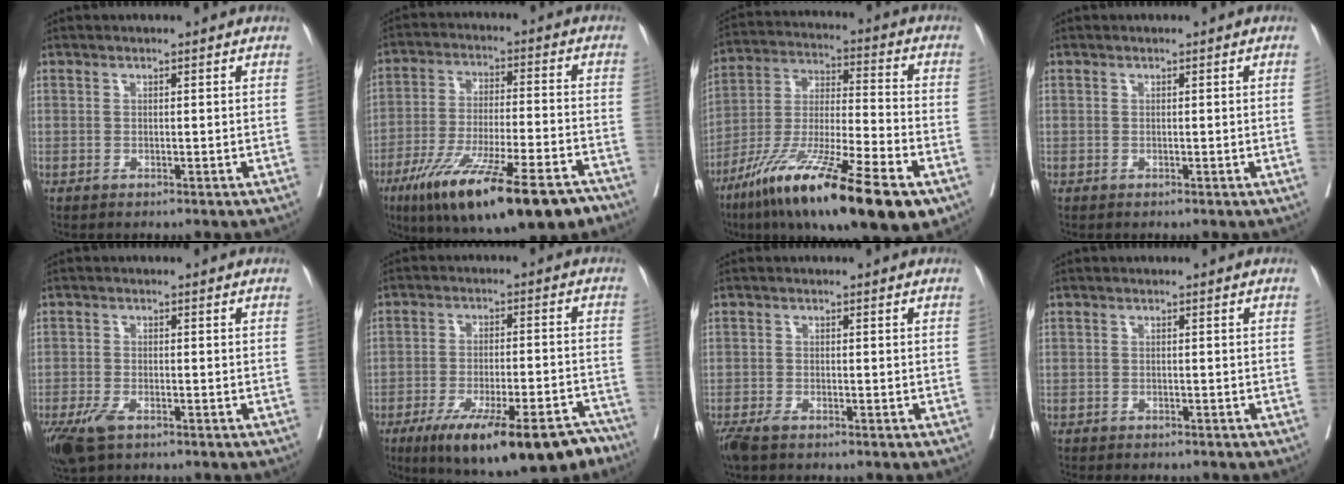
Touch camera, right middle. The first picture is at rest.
{"total": 20.5, "force": [-13.5, 3.3, 15.1], "torque": [-0.222, -0.038, -0.219]}
{"total": 23.5, "force": [-13.4, 3.1, 19.1], "torque": [-0.308, -0.043, -0.228]}
{"total": 0.0}
{"total": 5.4, "force": [-3.4, 2.2, 3.7], "torque": [-0.076, -0.011, -0.060]}
{"total": 18.7, "force": [-13.2, 4.4, 12.5], "torque": [-0.147, 0.000, -0.198]}
{"total": 2.9, "force": [-2.2, 0.9, 1.7], "torque": [-0.035, -0.007, -0.038]}
{"total": 5.6, "force": [-4.9, 1.4, 2.2], "torque": [-0.026, -0.006, -0.065]}